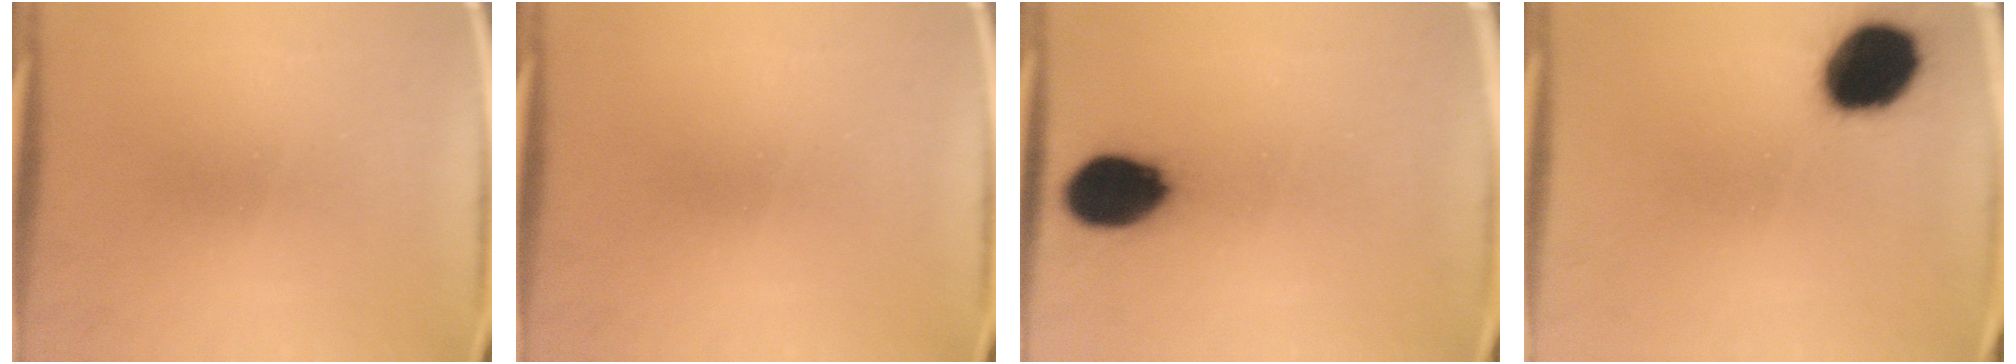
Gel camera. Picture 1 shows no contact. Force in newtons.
{"total": 0.0}
{"total": 12.8}
{"total": 15.9}